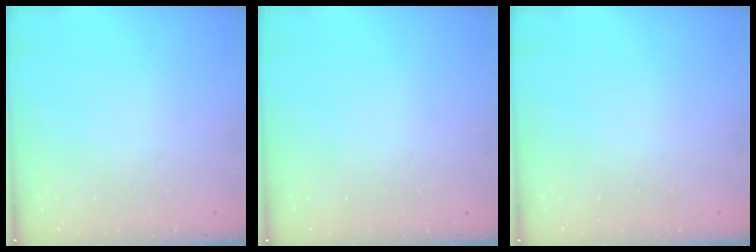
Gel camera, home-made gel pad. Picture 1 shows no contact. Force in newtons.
{"total": 0.0}
{"total": 0.0}